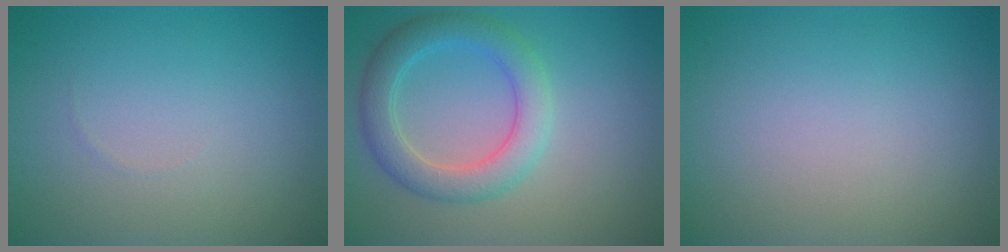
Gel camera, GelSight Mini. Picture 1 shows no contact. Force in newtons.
{"total": 4.3, "press": 4.2, "slide": 0.1}
{"total": 0.0}